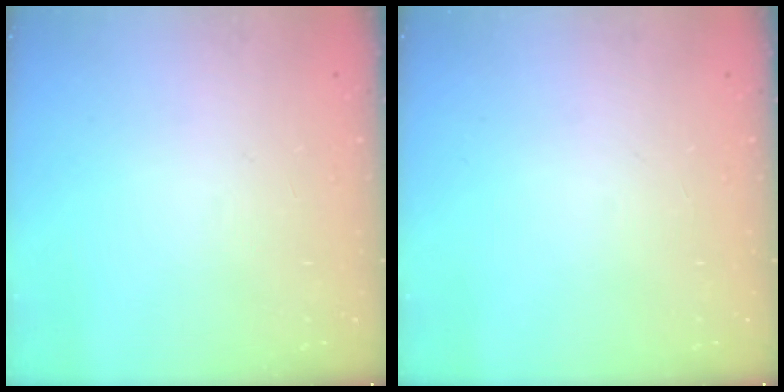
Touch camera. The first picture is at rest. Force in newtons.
{"total": 0.0}